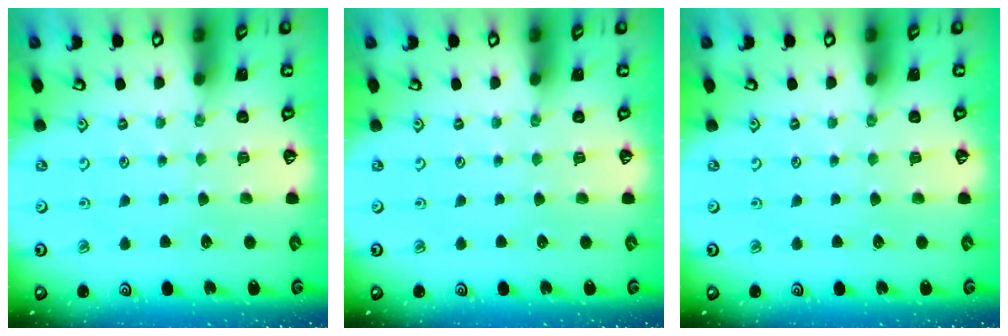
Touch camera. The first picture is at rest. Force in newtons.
{"total": 0.0}
{"total": 0.0}